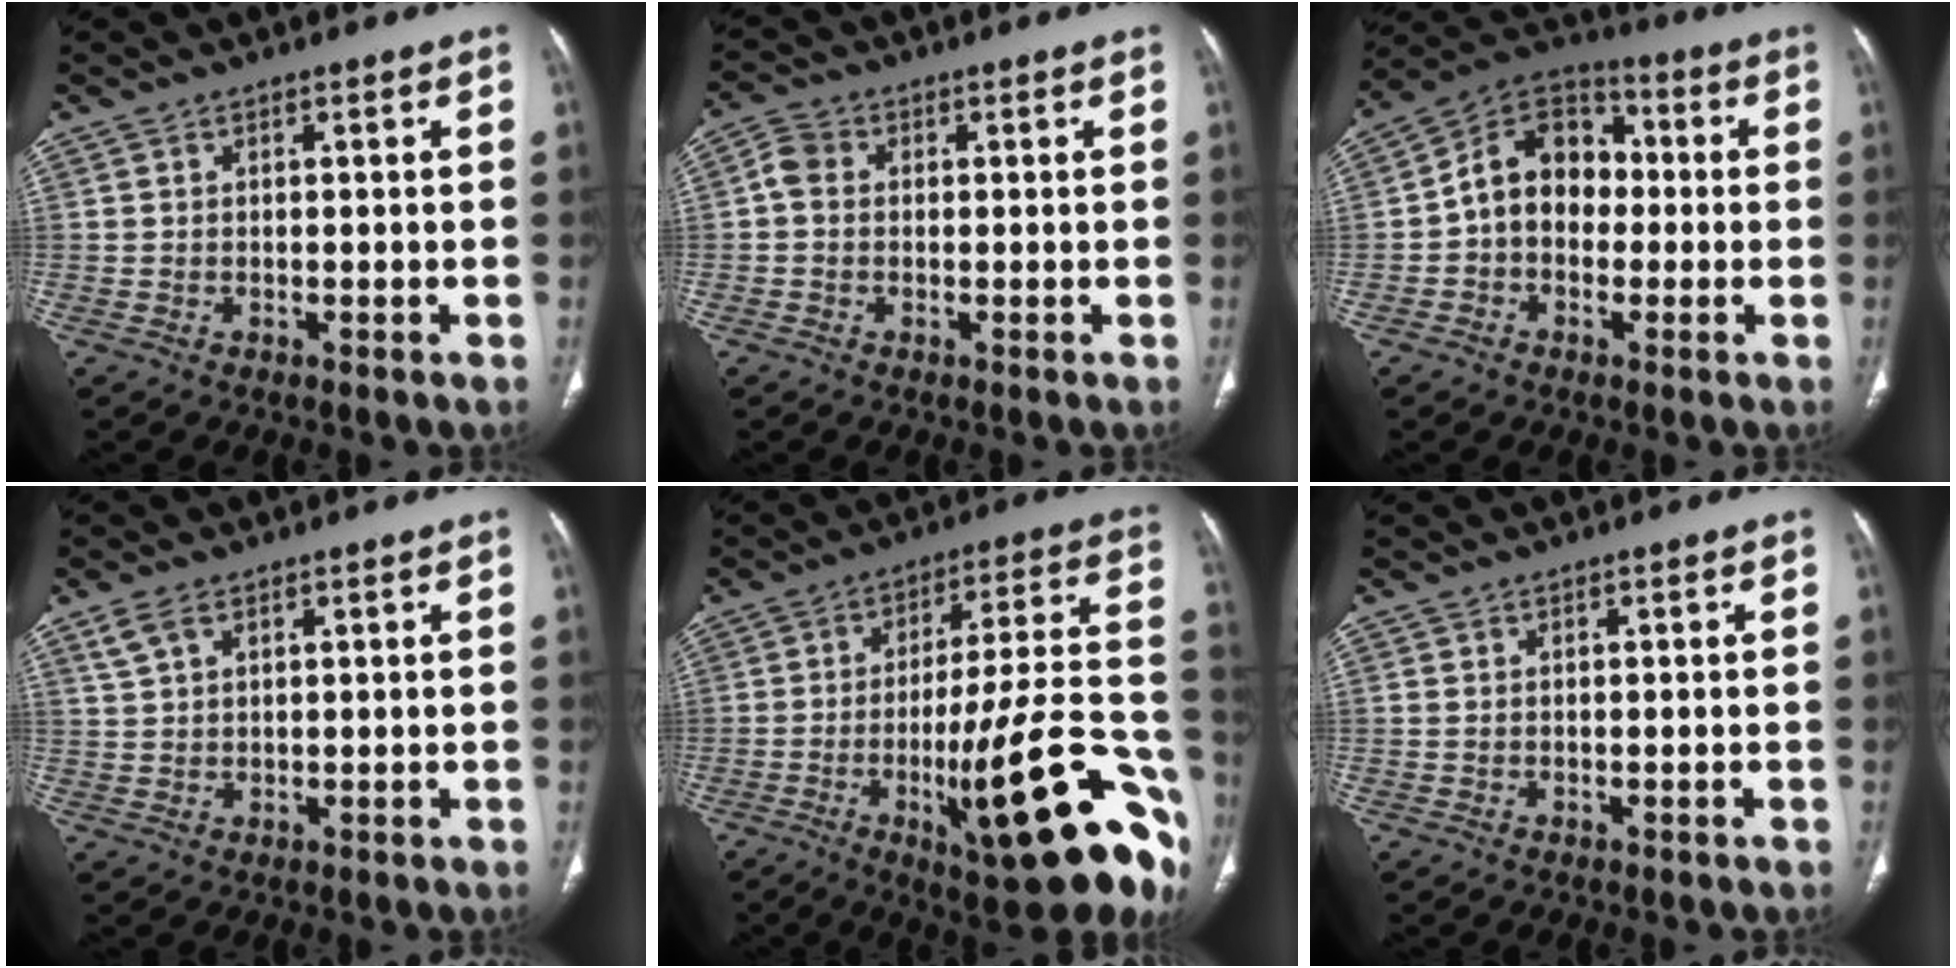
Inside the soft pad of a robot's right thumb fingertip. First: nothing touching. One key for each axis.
{"total": 3.3, "fx": 0.1, "fy": 2.6, "fz": 2.0, "tx": -0.031, "ty": 0.006, "tz": -0.010}
{"total": 12.4, "fx": -0.5, "fy": 9.6, "fz": 7.9, "tx": -0.093, "ty": 0.040, "tz": -0.026}
{"total": 3.5, "fx": 2.1, "fy": 1.7, "fz": 2.1, "tx": -0.050, "ty": 0.005, "tz": 0.052}
{"total": 26.3, "fx": -10.2, "fy": 5.7, "fz": 23.5, "tx": -0.290, "ty": 0.046, "tz": -0.141}
{"total": 0.0}